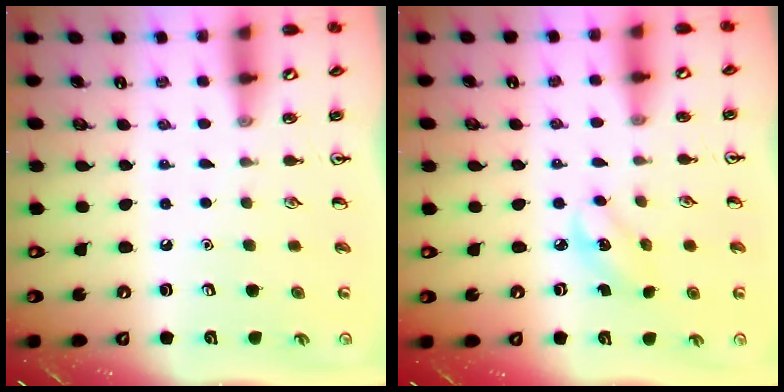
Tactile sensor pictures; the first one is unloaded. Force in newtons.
{"total": 2.8, "press": 2.7, "slide": 0.8}